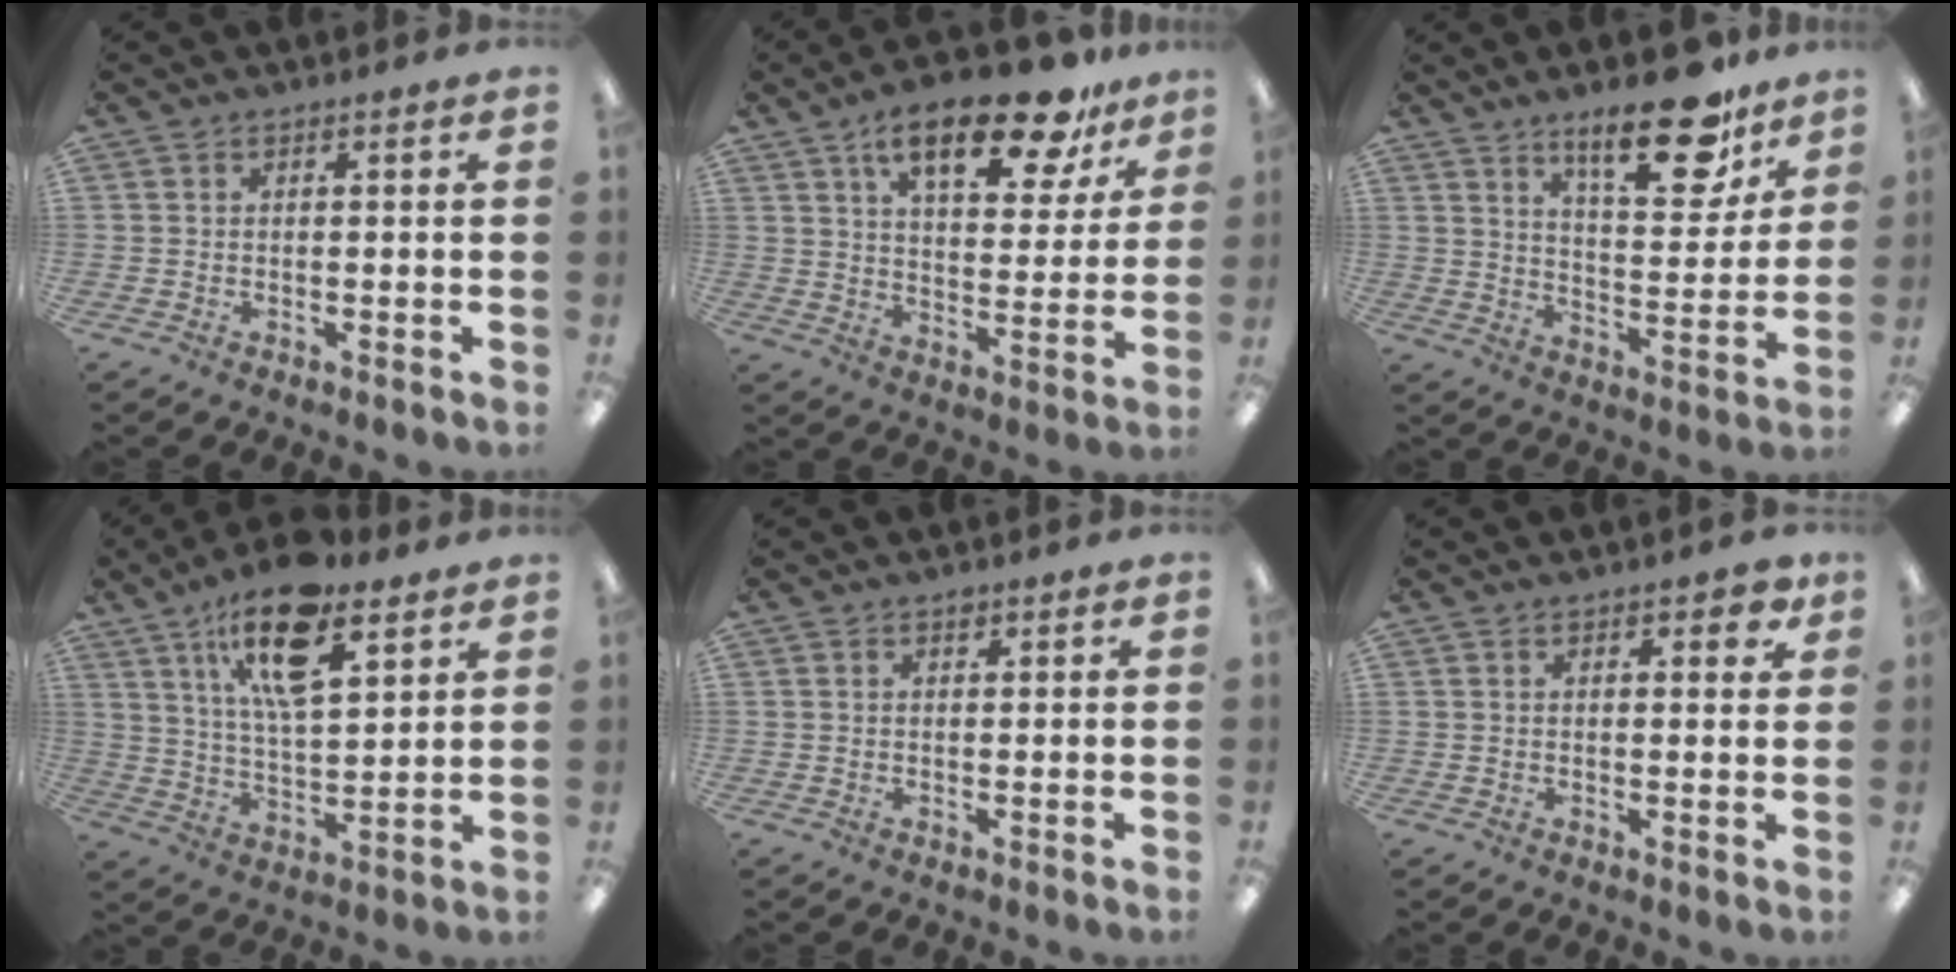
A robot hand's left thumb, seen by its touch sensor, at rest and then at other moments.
{"total": 18.1, "force": [12.0, 6.9, 11.7], "torque": [-0.175, -0.062, 0.197]}
{"total": 18.4, "force": [12.9, 6.5, 11.5], "torque": [-0.156, -0.076, 0.206]}
{"total": 17.5, "force": [10.7, 6.9, 12.1], "torque": [-0.202, -0.037, 0.177]}
{"total": 1.2, "force": [0.9, 0.7, 0.5], "torque": [-0.003, -0.001, 0.014]}
{"total": 3.7, "force": [2.2, 1.7, 2.4], "torque": [-0.028, -0.004, 0.034]}